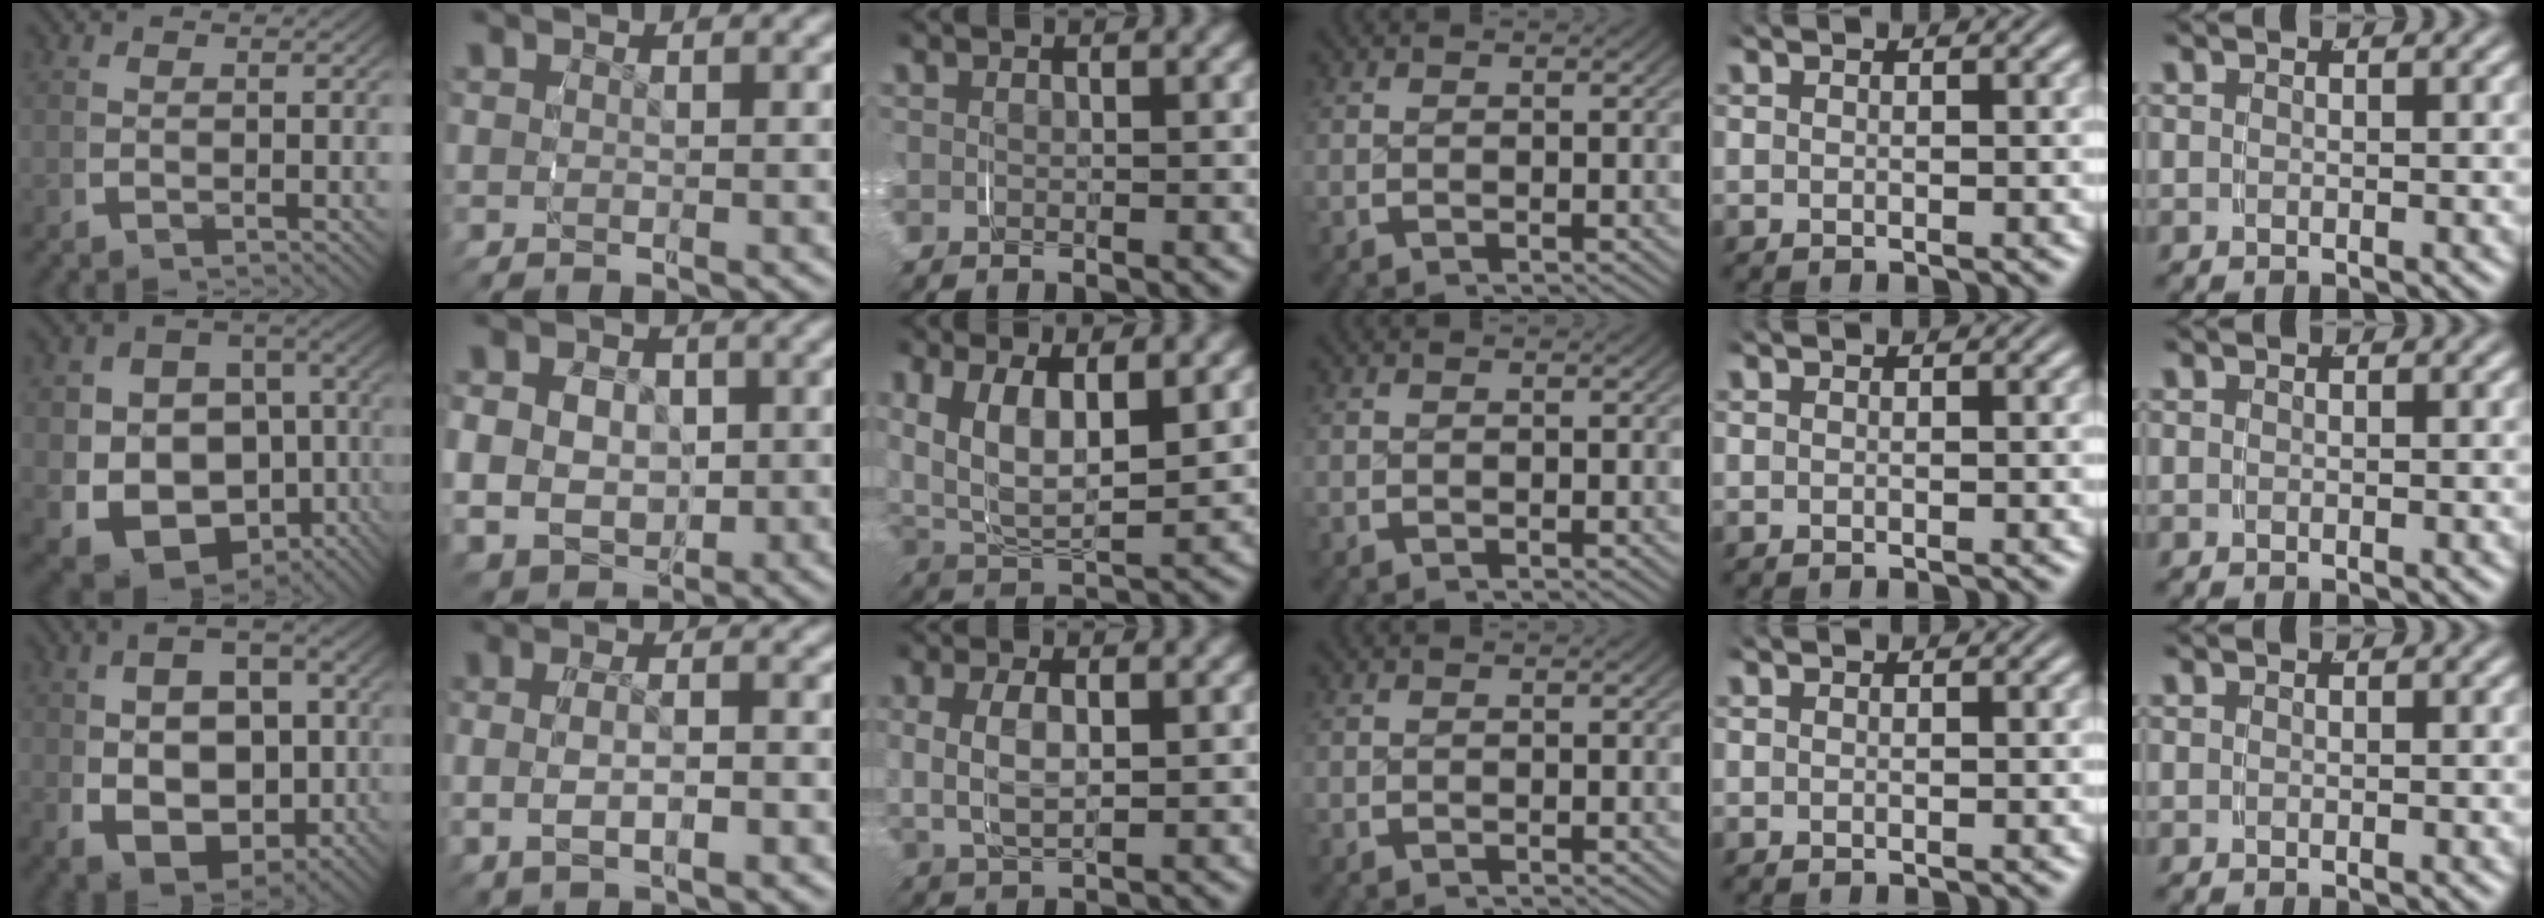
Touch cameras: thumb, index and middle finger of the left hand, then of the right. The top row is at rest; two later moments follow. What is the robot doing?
{"motion": "grasp_and_lifting", "object": "scarf"}